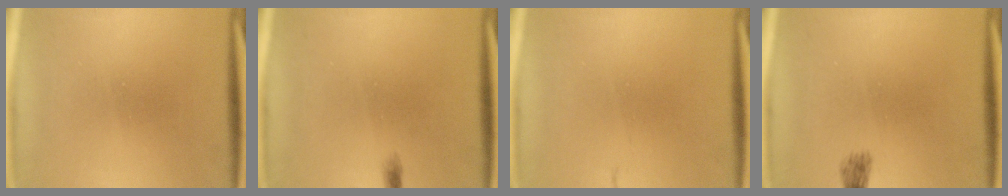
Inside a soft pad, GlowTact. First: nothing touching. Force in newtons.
{"total": 0.6}
{"total": 1.6}
{"total": 3.0}